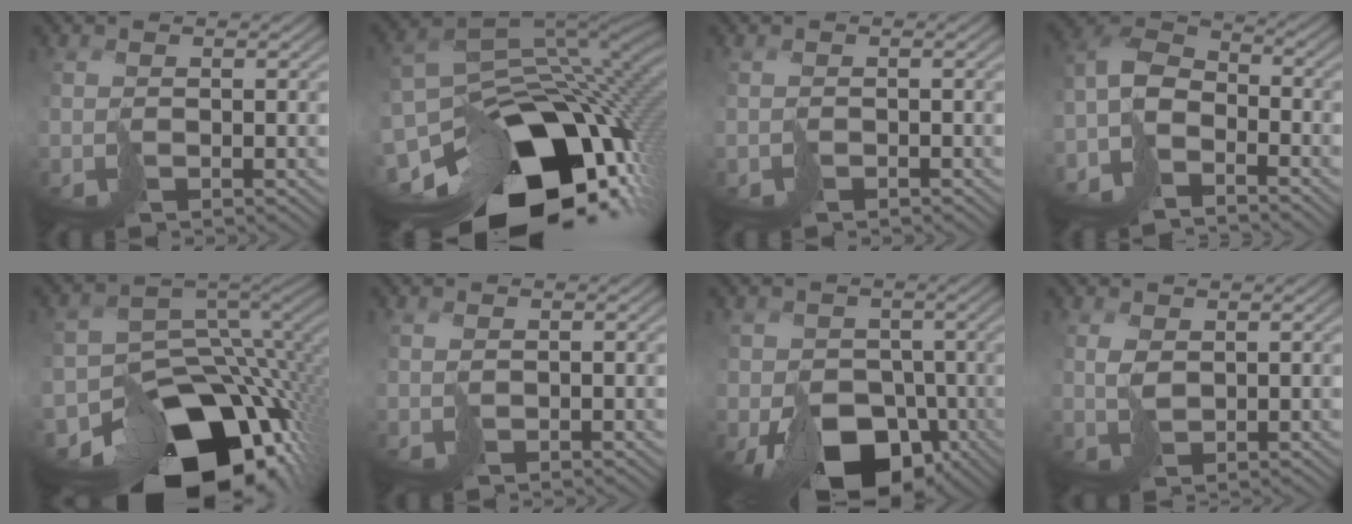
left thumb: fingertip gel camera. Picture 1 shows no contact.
{"total": 19.7, "force": [-8.2, 12.7, 12.6], "torque": [-0.246, -0.017, -0.116]}
{"total": 0.9, "force": [-0.6, 0.6, 0.2], "torque": [-0.002, -0.002, -0.016]}
{"total": 9.1, "force": [-5.8, 4.7, 5.2], "torque": [-0.124, -0.005, -0.131]}
{"total": 17.7, "force": [-9.6, 11.4, 9.6], "torque": [-0.191, -0.062, -0.129]}
{"total": 1.2, "force": [0.5, 0.7, 0.8], "torque": [-0.023, 0.002, 0.011]}
{"total": 12.7, "force": [-5.1, 9.0, 7.4], "torque": [-0.125, -0.035, -0.093]}
{"total": 2.1, "force": [0.8, 1.3, 1.5], "torque": [-0.040, -0.001, 0.019]}